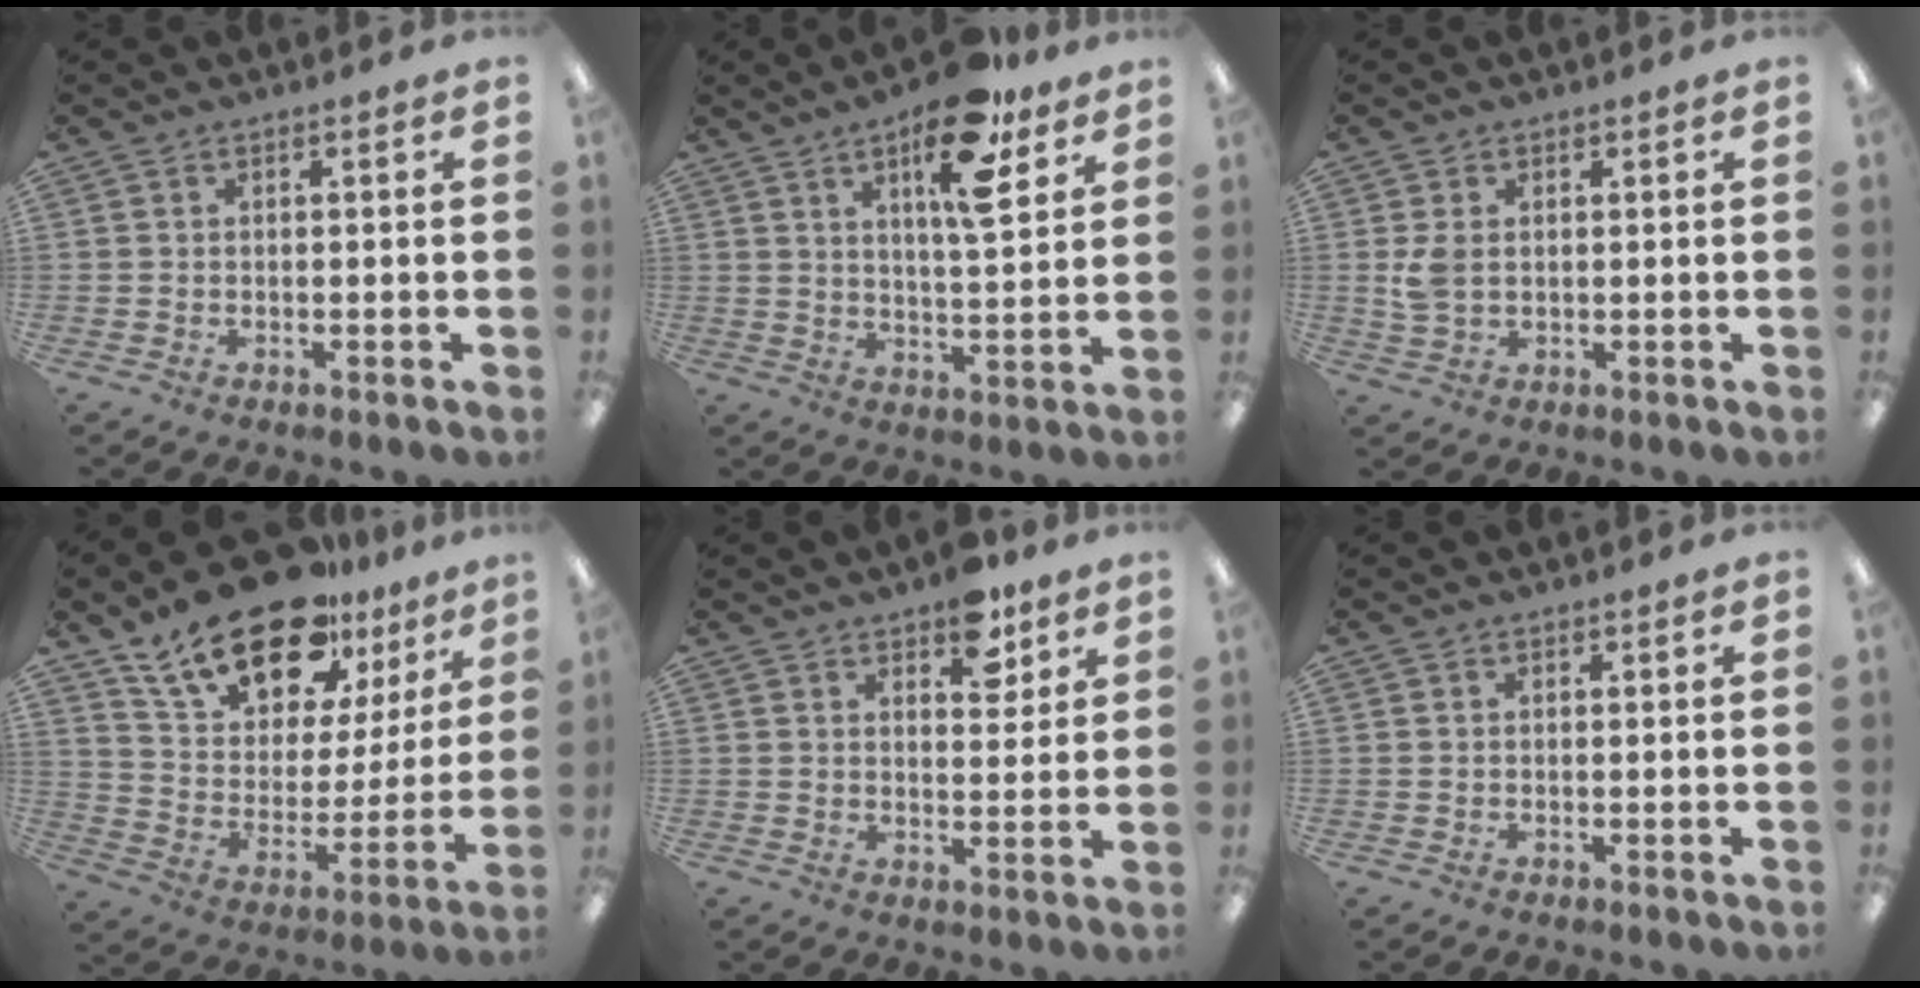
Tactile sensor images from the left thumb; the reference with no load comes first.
{"total": 15.3, "force": [9.0, 5.3, 11.1], "torque": [-0.161, -0.040, 0.144]}
{"total": 4.4, "force": [0.8, 3.0, 3.1], "torque": [-0.061, 0.000, 0.013]}
{"total": 20.5, "force": [15.4, 9.5, 9.5], "torque": [-0.176, -0.094, 0.275]}
{"total": 7.6, "force": [5.4, 3.8, 3.8], "torque": [-0.025, -0.032, 0.088]}
{"total": 0.0}